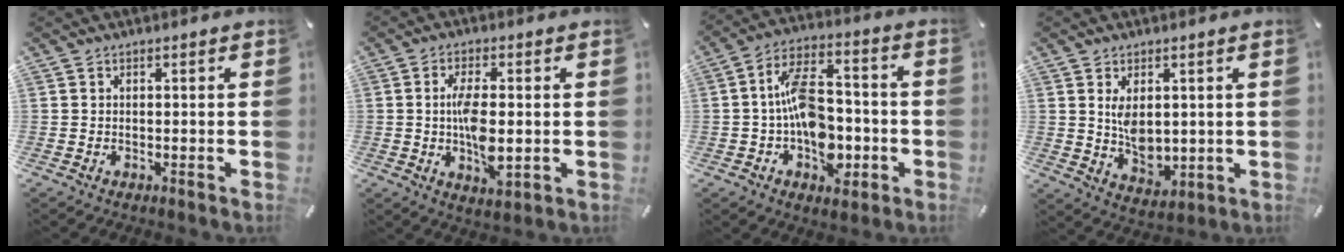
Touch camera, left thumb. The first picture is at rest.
{"total": 9.0, "force": [-0.2, 3.9, 8.1], "torque": [-0.161, -0.006, -0.005]}
{"total": 14.3, "force": [-3.2, 9.2, 10.5], "torque": [-0.191, 0.019, -0.055]}
{"total": 7.0, "force": [1.8, 4.6, 4.9], "torque": [-0.087, -0.012, 0.032]}